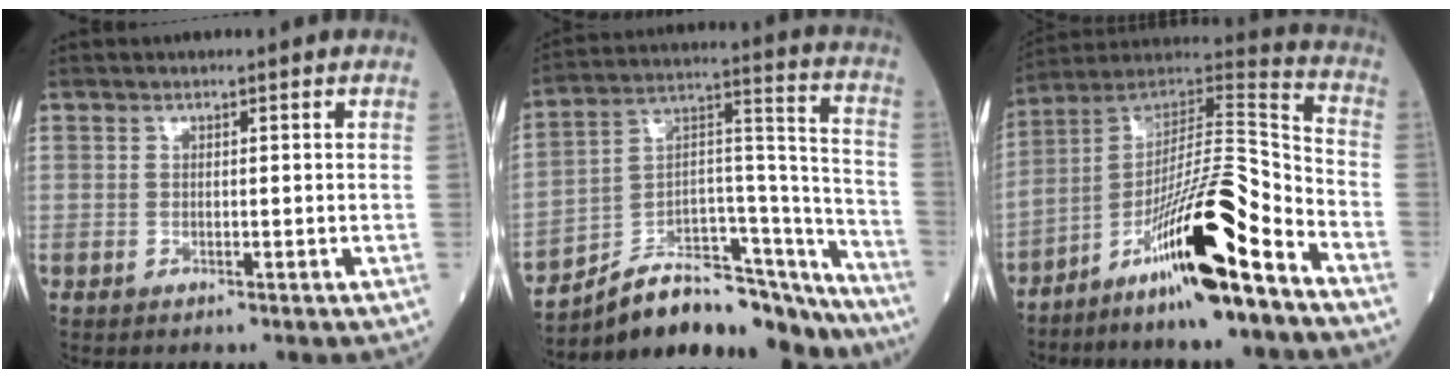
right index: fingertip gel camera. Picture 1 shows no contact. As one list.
[{"total": 24.1, "force": [-21.2, 6.1, 9.7], "torque": [-0.115, 0.046, -0.322]}, {"total": 18.5, "force": [-10.8, 1.6, 14.9], "torque": [-0.251, 0.006, -0.183]}]